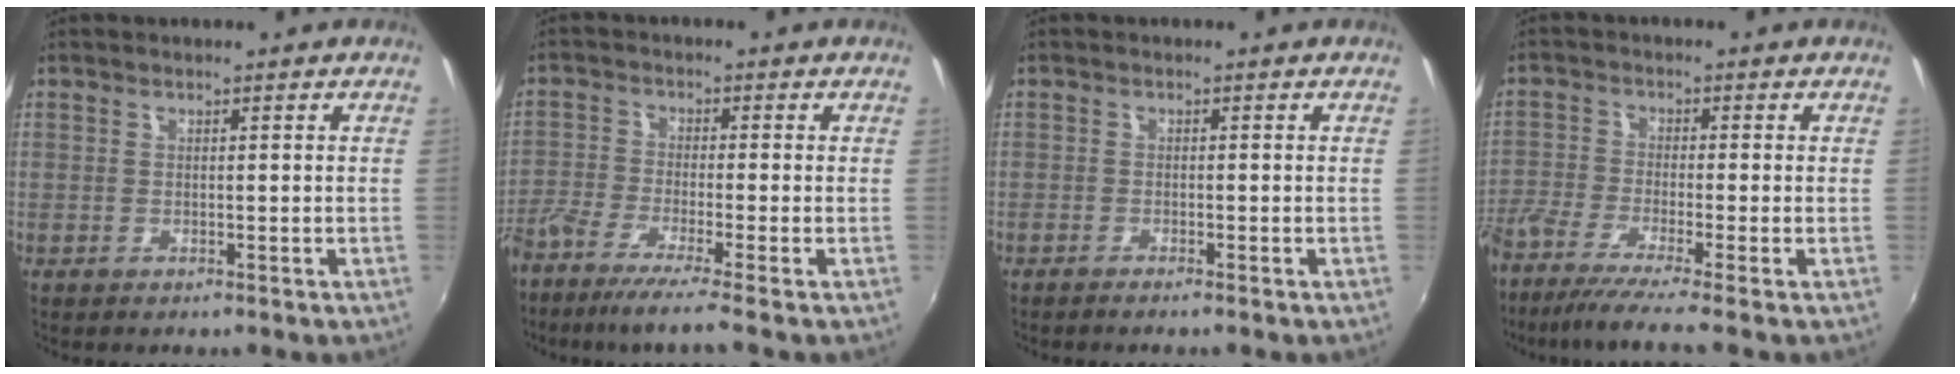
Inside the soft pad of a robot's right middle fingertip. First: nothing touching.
{"total": 7.2, "force": [-5.8, -1.0, 4.1], "torque": [-0.096, -0.024, -0.111]}
{"total": 1.2, "force": [-1.1, -0.1, 0.6], "torque": [-0.016, -0.004, -0.023]}
{"total": 7.7, "force": [-6.4, -1.0, 4.2], "torque": [-0.099, -0.030, -0.122]}